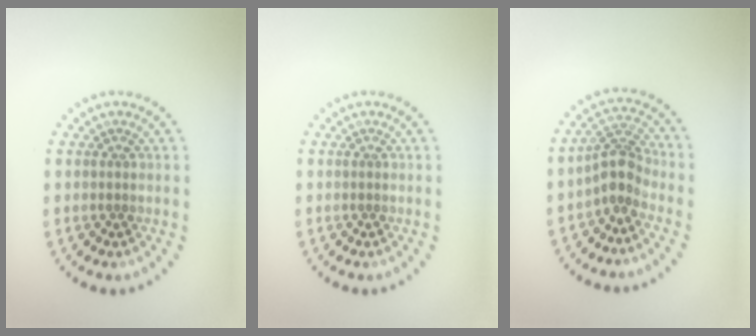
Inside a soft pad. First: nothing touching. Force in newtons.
{"total": 0.0}
{"total": 2.9, "press": 2.2, "slide": 1.9}